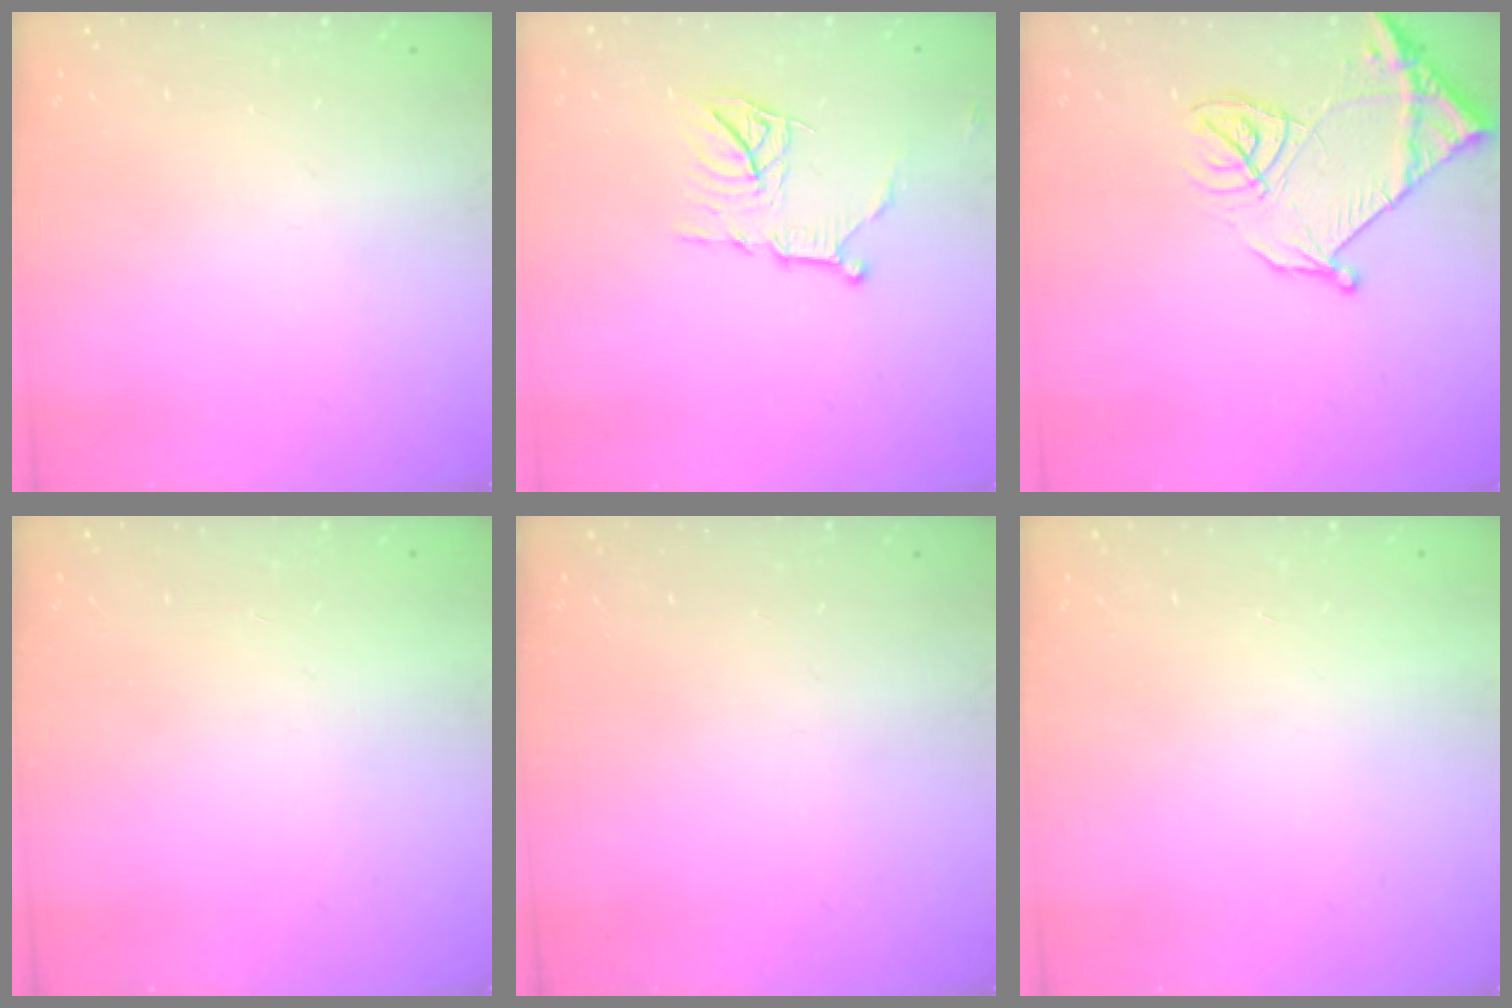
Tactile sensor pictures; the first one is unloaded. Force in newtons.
{"total": 10.8, "press": 10.8, "slide": 0.4}
{"total": 14.4, "press": 14.3, "slide": 1.6}
{"total": 1.5, "press": 1.5, "slide": 0.1}
{"total": 0.0}
{"total": 1.7, "press": 1.7, "slide": 0.1}